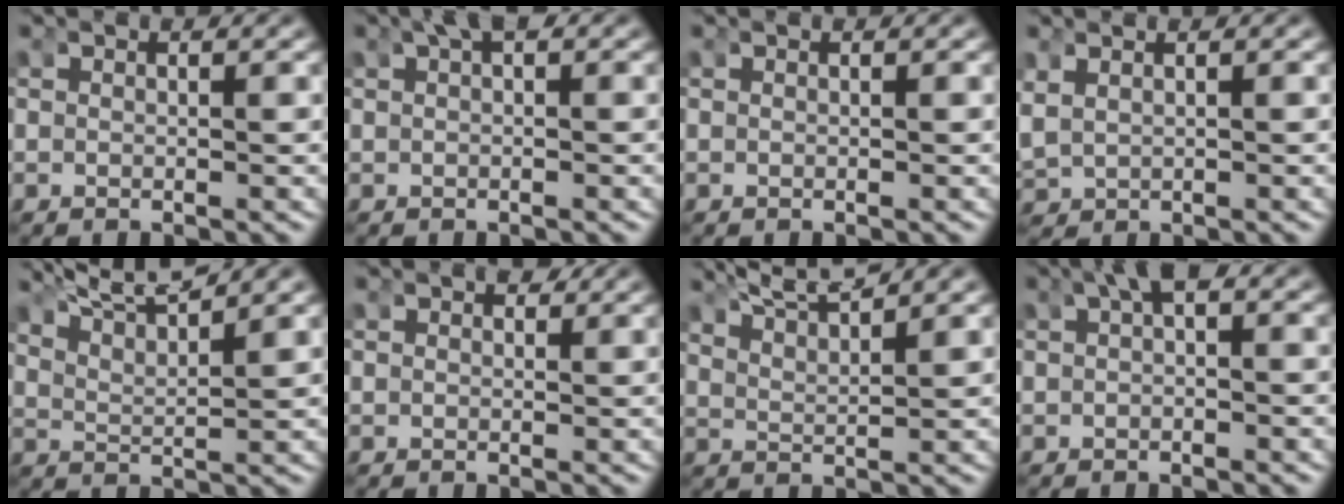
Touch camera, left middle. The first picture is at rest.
{"total": 1.4, "force": [0.7, 0.5, 1.0], "torque": [-0.019, 0.008, 0.009]}
{"total": 0.0}
{"total": 2.3, "force": [0.4, 1.9, 1.1], "torque": [-0.041, -0.005, 0.018]}
{"total": 7.2, "force": [5.9, 2.4, 3.4], "torque": [-0.066, 0.010, 0.091]}
{"total": 1.0, "force": [0.7, 0.6, 0.4], "torque": [-0.005, -0.003, 0.012]}
{"total": 5.9, "force": [4.8, 1.8, 2.9], "torque": [-0.055, 0.004, 0.078]}
{"total": 1.5, "force": [0.5, 0.6, 1.3], "torque": [-0.024, 0.006, 0.008]}